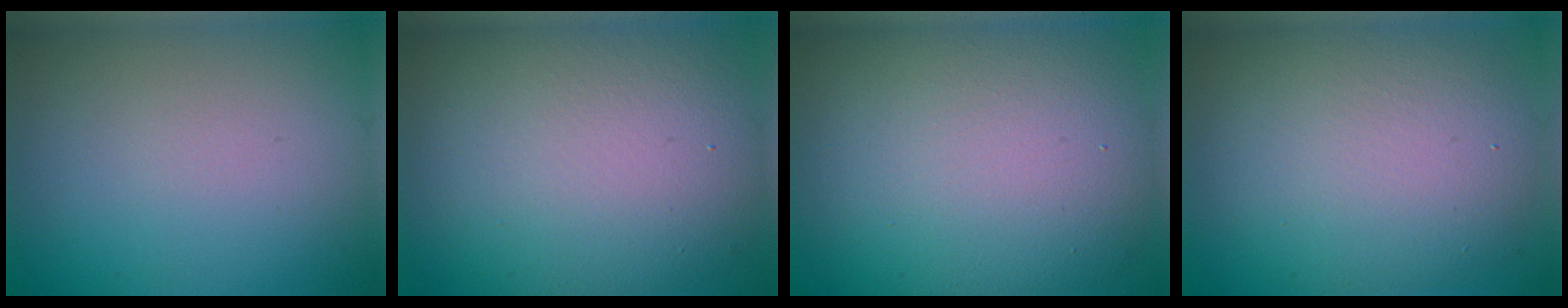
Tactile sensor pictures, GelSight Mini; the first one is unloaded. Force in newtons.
{"total": 12.9, "press": 12.9, "slide": 0.4}
{"total": 14.5, "press": 14.5, "slide": 0.5}
{"total": 9.5, "press": 9.5, "slide": 0.3}